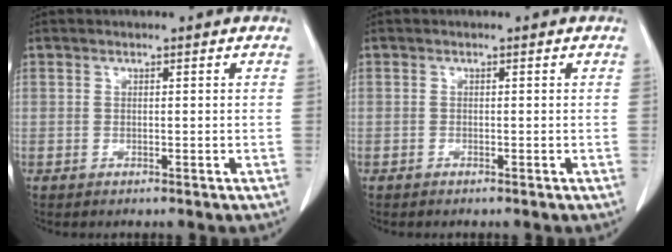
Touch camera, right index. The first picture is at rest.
{"total": 0.0}